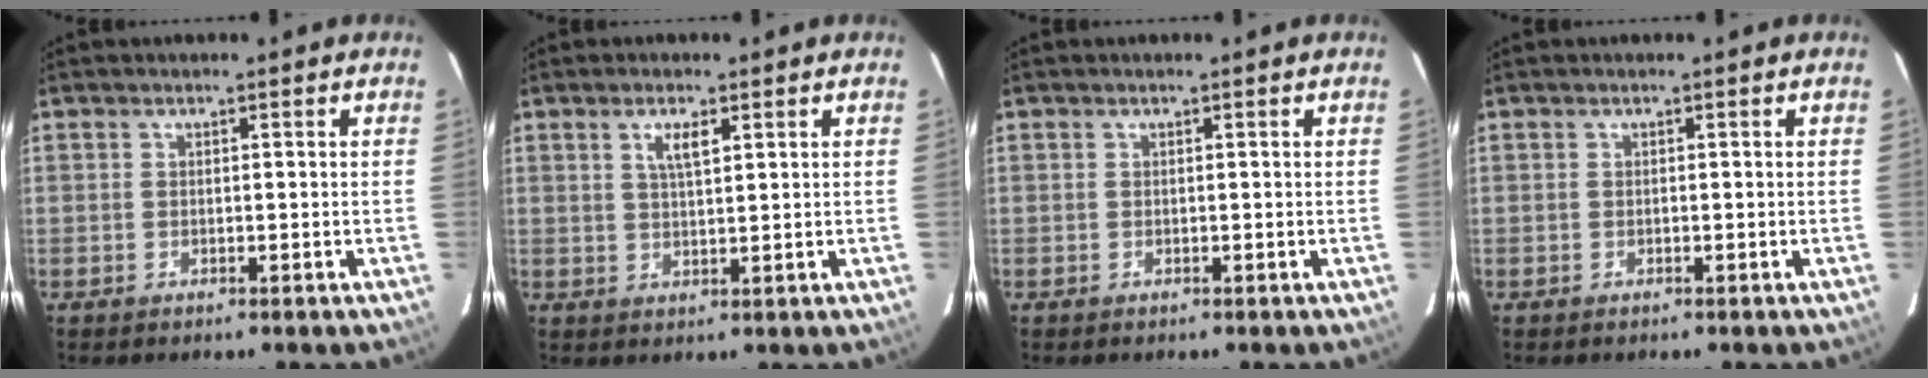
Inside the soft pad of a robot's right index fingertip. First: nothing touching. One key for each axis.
{"total": 3.3, "fx": 1.6, "fy": 0.9, "fz": 2.7, "tx": -0.050, "ty": 0.002, "tz": 0.029}
{"total": 0.0}
{"total": 0.0}